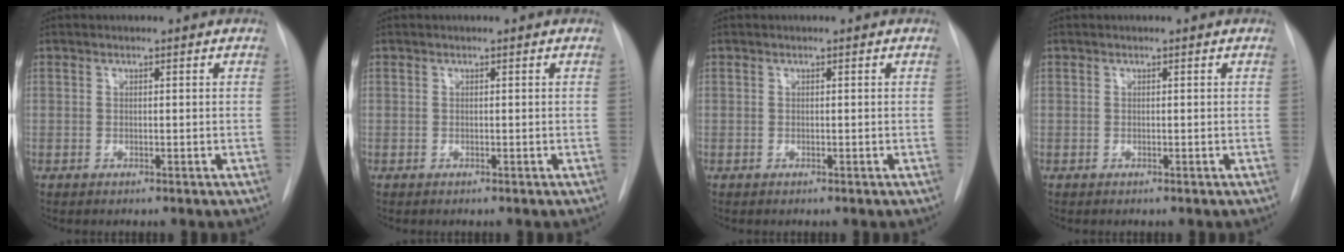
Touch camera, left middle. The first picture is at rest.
{"total": 0.0}
{"total": 0.0}
{"total": 0.0}